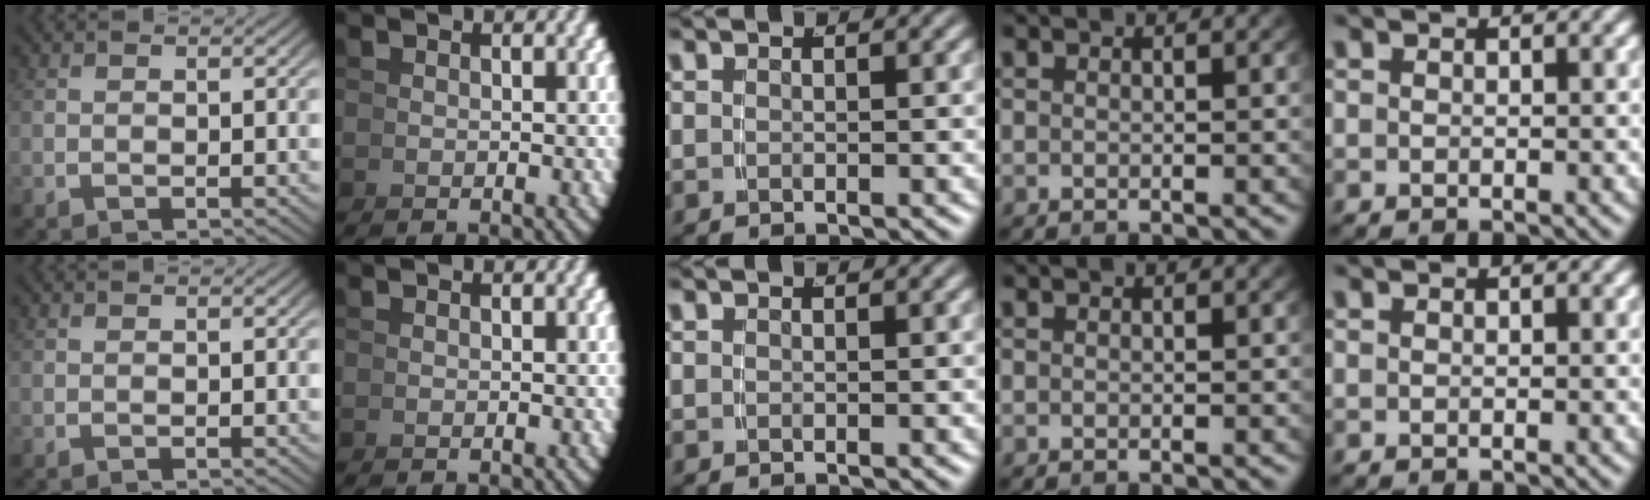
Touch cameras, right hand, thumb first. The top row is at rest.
{}